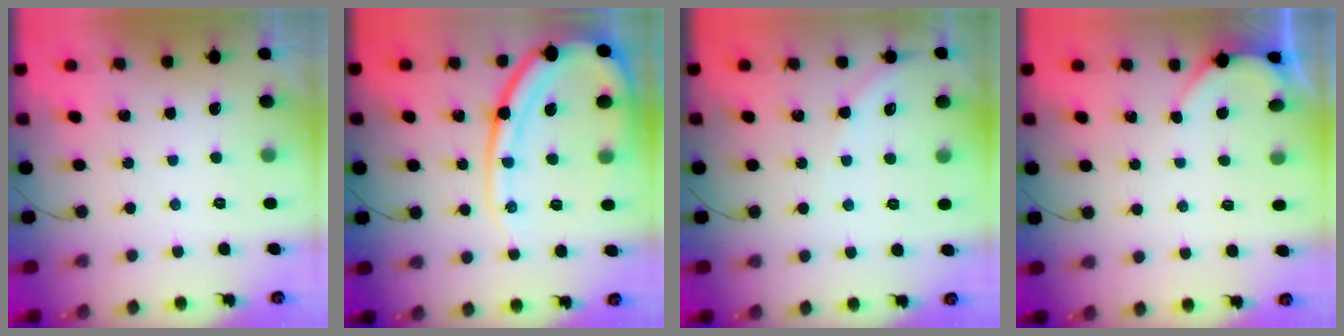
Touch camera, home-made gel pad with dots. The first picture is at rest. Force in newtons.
{"total": 18.1, "press": 18.0, "slide": 2.0}
{"total": 3.6, "press": 3.5, "slide": 0.5}
{"total": 2.3, "press": 2.3, "slide": 0.3}